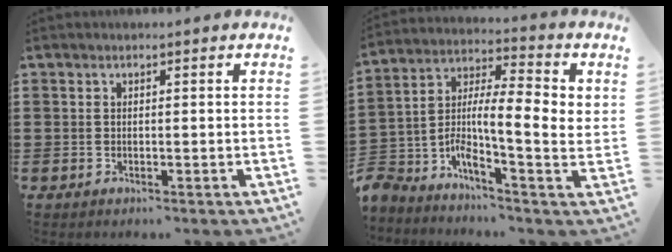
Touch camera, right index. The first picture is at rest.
{"total": 6.2, "force": [-0.5, 1.1, 6.0], "torque": [-0.129, -0.033, -0.018]}